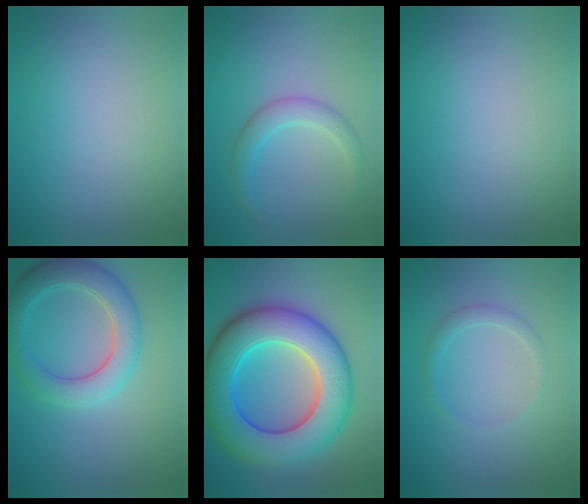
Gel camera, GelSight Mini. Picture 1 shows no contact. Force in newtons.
{"total": 2.2, "press": 2.2, "slide": 0.1}
{"total": 0.0}
{"total": 4.6, "press": 4.6, "slide": 0.3}
{"total": 11.6, "press": 11.6, "slide": 0.2}
{"total": 1.3, "press": 1.3, "slide": 0.1}